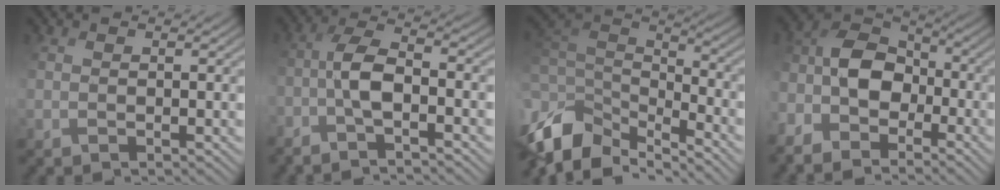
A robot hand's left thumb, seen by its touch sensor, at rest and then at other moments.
{"total": 5.6, "force": [-2.4, 1.6, 4.8], "torque": [-0.094, 0.008, -0.060]}
{"total": 11.3, "force": [-5.5, 6.8, 7.1], "torque": [-0.190, -0.004, -0.105]}
{"total": 8.5, "force": [-3.7, 5.1, 5.8], "torque": [-0.138, -0.002, -0.090]}